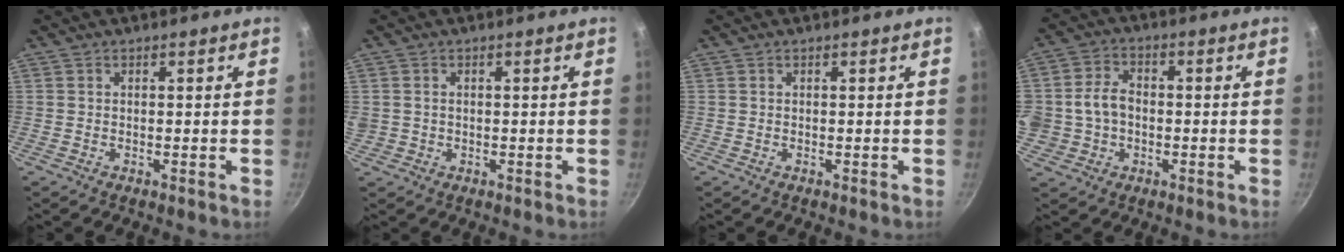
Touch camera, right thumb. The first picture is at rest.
{"total": 1.9, "force": [0.2, 1.8, 0.7], "torque": [-0.013, 0.005, 0.007]}
{"total": 0.0}
{"total": 7.8, "force": [-0.6, 6.5, 4.4], "torque": [-0.062, 0.023, -0.012]}